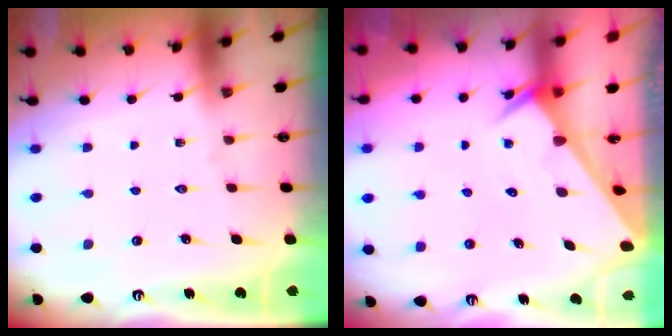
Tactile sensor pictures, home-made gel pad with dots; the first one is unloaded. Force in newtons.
{"total": 2.0, "press": 2.0, "slide": 0.1}